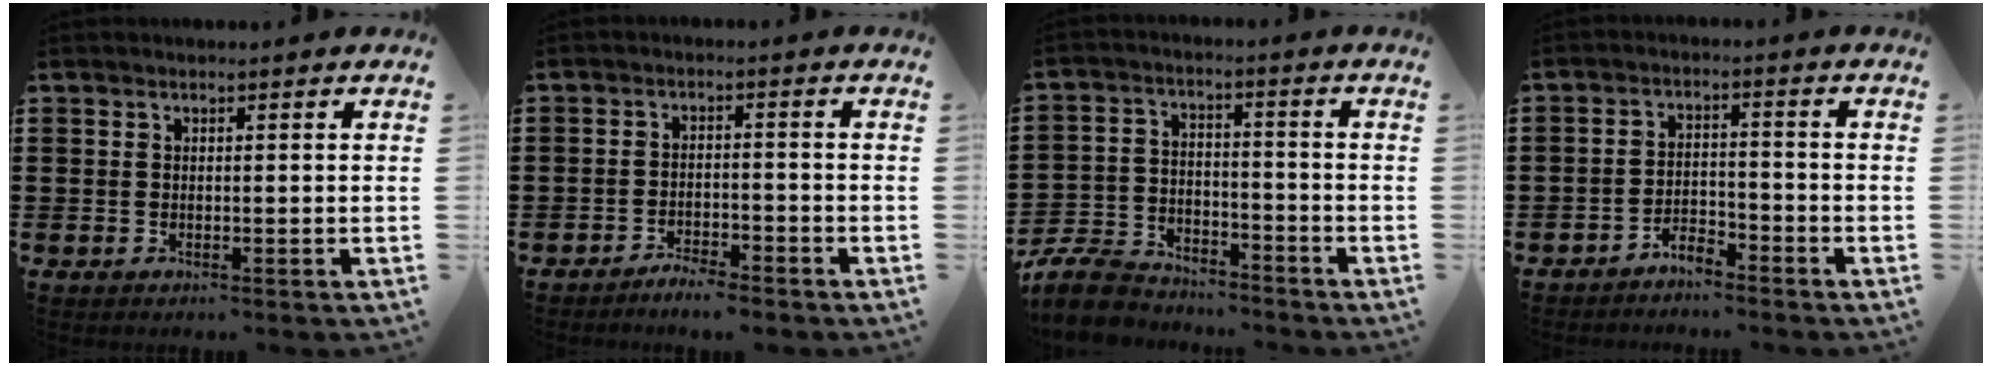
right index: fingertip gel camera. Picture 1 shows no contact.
{"total": 2.9, "force": [-2.9, 0.1, 0.2], "torque": [-0.010, 0.001, -0.059]}
{"total": 7.8, "force": [-7.4, 1.9, 1.6], "torque": [-0.049, 0.015, -0.149]}
{"total": 3.2, "force": [-3.2, 0.4, 0.5], "torque": [-0.015, 0.006, -0.066]}